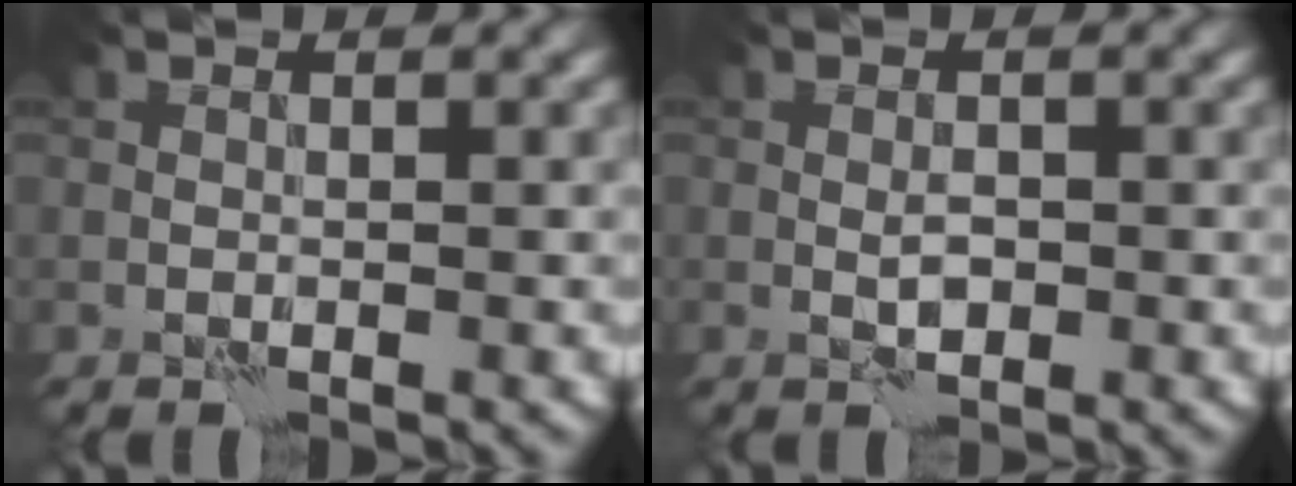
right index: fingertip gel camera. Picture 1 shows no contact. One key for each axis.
{"total": 1.3, "fx": -0.3, "fy": 0.5, "fz": 1.2, "tx": -0.023, "ty": 0.002, "tz": -0.005}